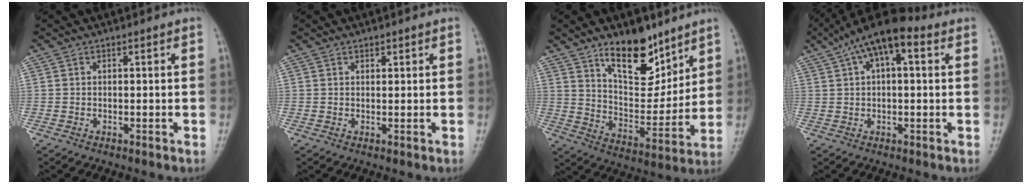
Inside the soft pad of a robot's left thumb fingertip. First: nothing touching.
{"total": 0.9, "force": [0.7, 0.5, 0.4], "torque": [0.001, -0.003, 0.009]}
{"total": 14.7, "force": [9.8, 6.8, 8.6], "torque": [-0.093, -0.079, 0.175]}
{"total": 11.3, "force": [5.1, 4.7, 8.9], "torque": [-0.138, 0.027, 0.078]}